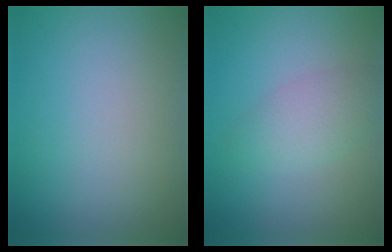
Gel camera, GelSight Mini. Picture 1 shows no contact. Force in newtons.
{"total": 2.7, "press": 2.7, "slide": 0.1}